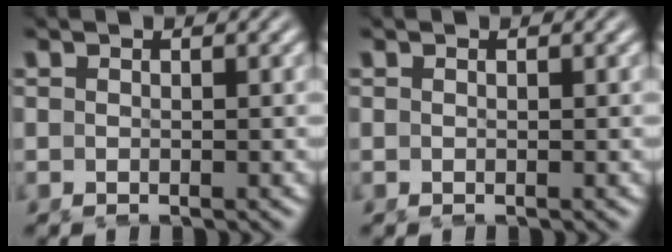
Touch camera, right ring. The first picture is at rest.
{"total": 0.0}